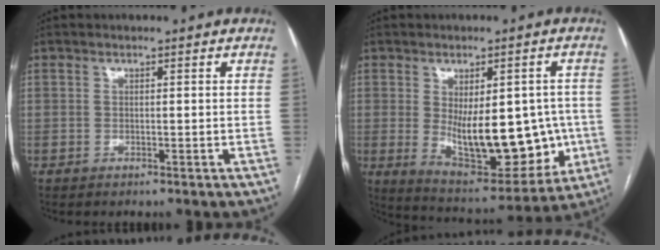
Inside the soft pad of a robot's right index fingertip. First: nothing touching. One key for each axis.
{"total": 16.8, "fx": -1.6, "fy": 7.4, "fz": 15.0, "tx": -0.219, "ty": -0.009, "tz": 0.003}